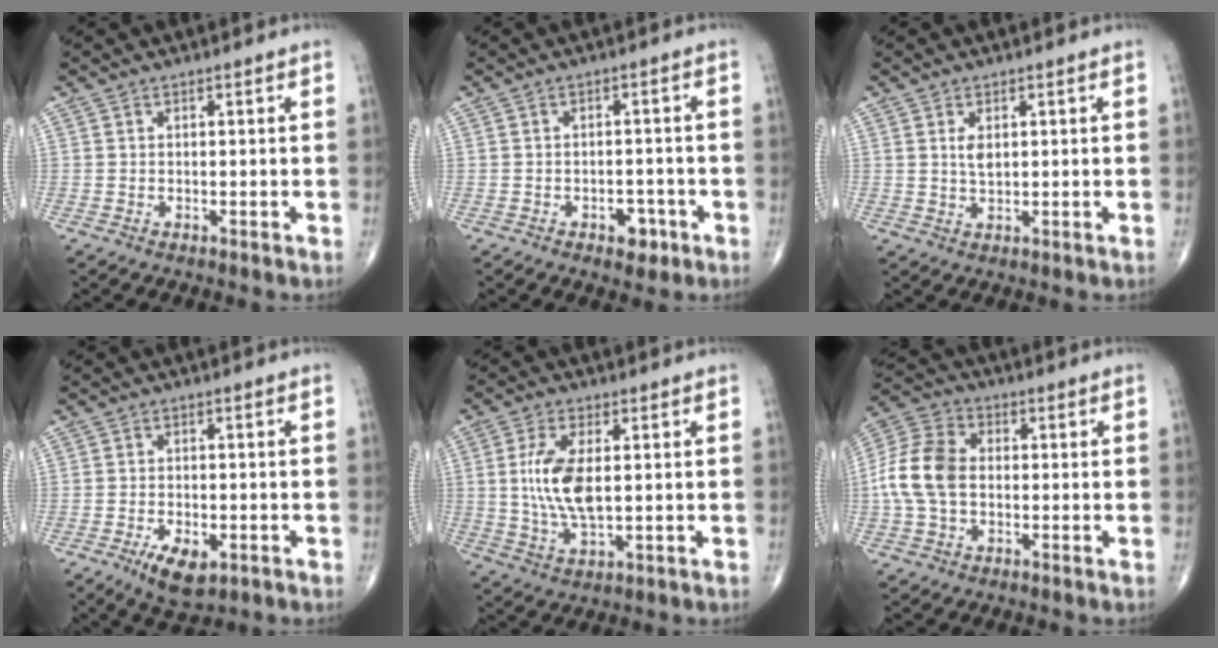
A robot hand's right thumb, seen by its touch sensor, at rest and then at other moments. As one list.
[{"total": 4.1, "force": [-2.1, 2.6, 2.5], "torque": [-0.013, 0.013, -0.026]}, {"total": 2.7, "force": [0.8, 1.4, 2.1], "torque": [-0.035, -0.006, 0.017]}, {"total": 6.8, "force": [-3.0, 3.3, 5.1], "torque": [-0.086, 0.002, -0.043]}, {"total": 10.2, "force": [1.0, 4.6, 9.0], "torque": [-0.187, -0.010, 0.023]}, {"total": 11.2, "force": [-0.6, 7.9, 7.9], "torque": [-0.161, 0.030, -0.021]}]